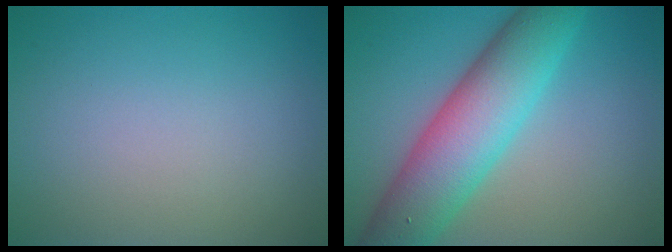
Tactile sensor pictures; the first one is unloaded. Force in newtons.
{"total": 9.1, "press": 9.1, "slide": 0.3}